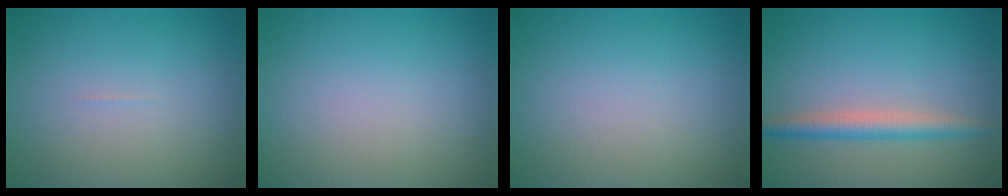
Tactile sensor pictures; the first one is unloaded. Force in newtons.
{"total": 0.0}
{"total": 0.0}
{"total": 2.7, "press": 2.7, "slide": 0.0}